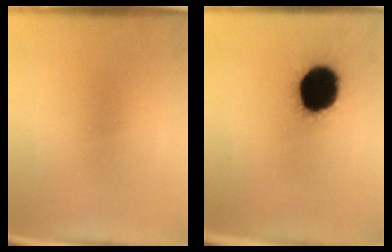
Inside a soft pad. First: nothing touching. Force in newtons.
{"total": 18.7}